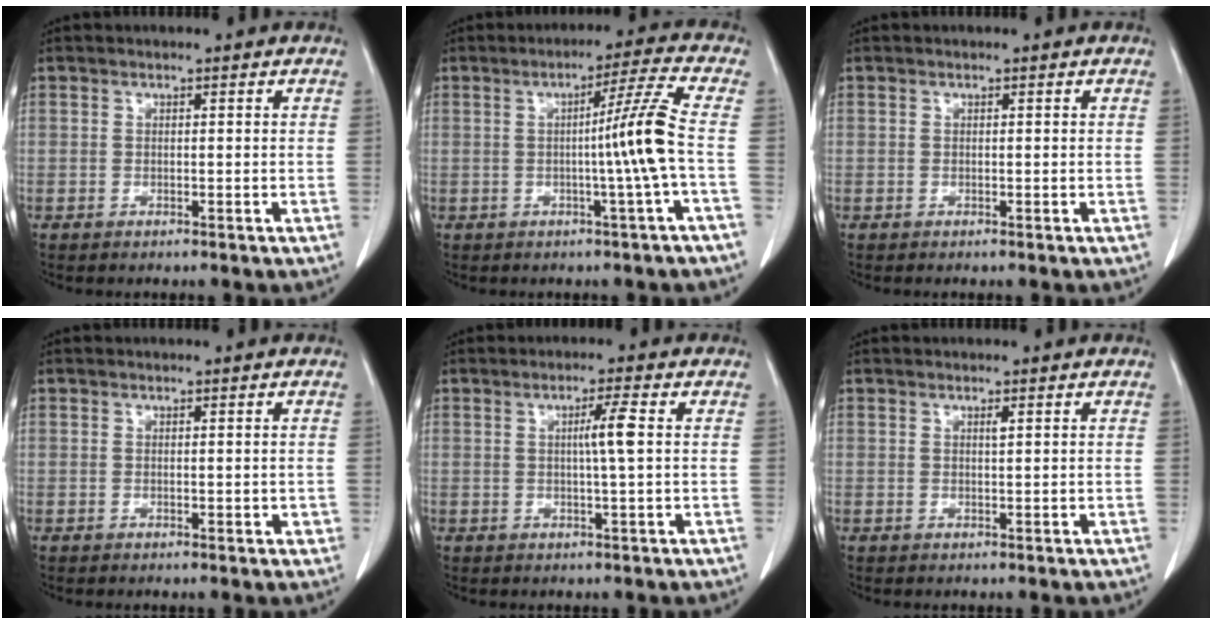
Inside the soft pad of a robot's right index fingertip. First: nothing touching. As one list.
[{"total": 7.3, "force": [-1.0, -2.4, 6.8], "torque": [-0.103, 0.003, -0.014]}, {"total": 0.0}, {"total": 1.4, "force": [-0.1, 0.6, 1.2], "torque": [-0.013, -0.001, 0.001]}, {"total": 3.6, "force": [0.5, -0.6, 3.6], "torque": [-0.062, -0.001, 0.006]}, {"total": 0.6, "force": [0.3, 0.0, 0.5], "torque": [-0.012, -0.001, 0.005]}]